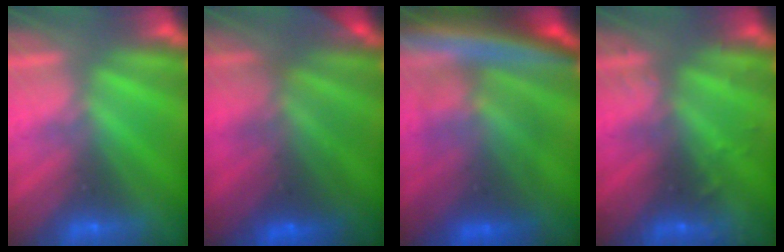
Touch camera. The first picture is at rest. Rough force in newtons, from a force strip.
{"total": 7.6}
{"total": 7.6}
{"total": 2.9}